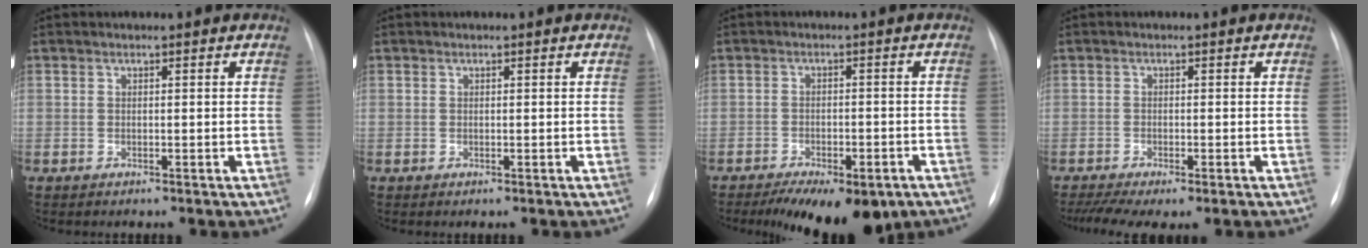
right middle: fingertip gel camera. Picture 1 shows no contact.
{"total": 0.0}
{"total": 12.2, "force": [-8.5, 4.7, 7.4], "torque": [-0.098, -0.004, -0.116]}
{"total": 7.0, "force": [-4.9, 1.7, 4.6], "torque": [-0.080, -0.009, -0.078]}